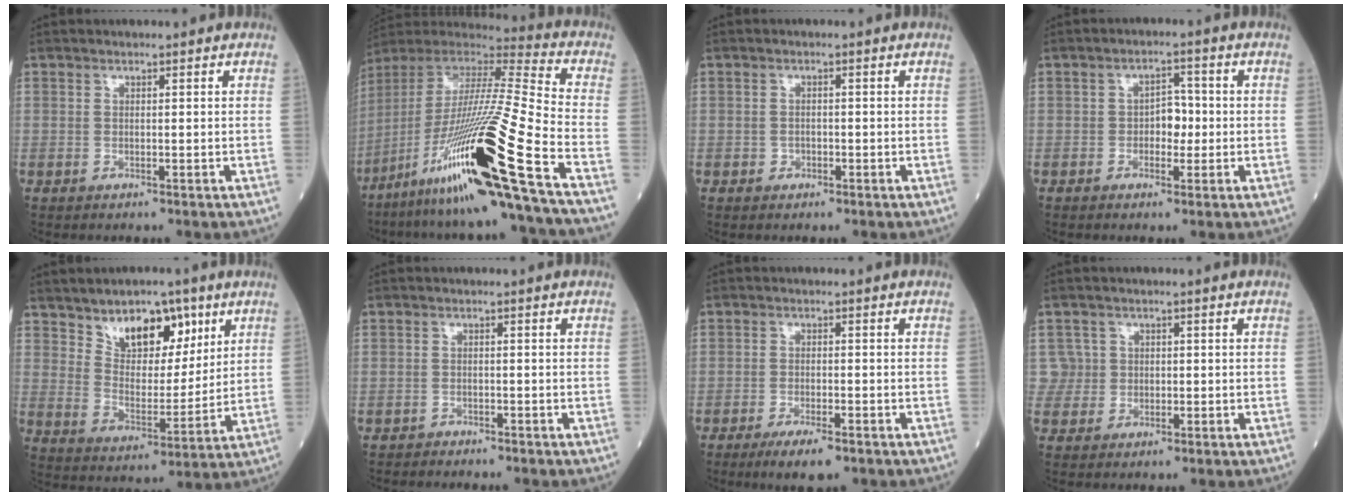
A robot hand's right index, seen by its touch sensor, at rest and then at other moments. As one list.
[{"total": 29.3, "force": [-14.4, 0.3, 25.6], "torque": [-0.488, -0.061, -0.263]}, {"total": 2.0, "force": [-0.7, 1.7, 0.9], "torque": [-0.027, 0.006, -0.007]}, {"total": 4.5, "force": [-0.6, 2.7, 3.5], "torque": [-0.070, 0.016, -0.010]}, {"total": 11.6, "force": [6.8, 6.1, 7.2], "torque": [-0.126, 0.008, 0.127]}, {"total": 3.5, "force": [-3.1, 1.4, 0.9], "torque": [-0.026, -0.004, -0.043]}, {"total": 5.9, "force": [-3.9, 1.5, 4.1], "torque": [-0.076, -0.011, -0.063]}, {"total": 4.0, "force": [0.4, 4.0, -0.1], "torque": [0.013, 0.014, 0.012]}]